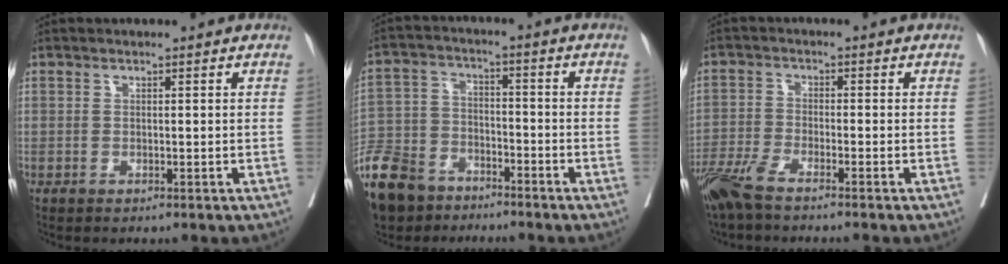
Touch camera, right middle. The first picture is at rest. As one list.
[{"total": 16.0, "force": [-12.0, 8.3, 6.4], "torque": [-0.167, -0.008, -0.218]}, {"total": 6.9, "force": [-5.6, 0.5, 4.0], "torque": [-0.079, -0.019, -0.108]}]